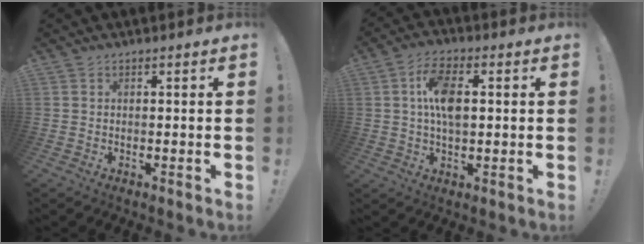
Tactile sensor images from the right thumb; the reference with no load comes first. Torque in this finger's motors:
{"motor_torque": [2.96, 2.05, 0.30, -0.32, 0.42]}